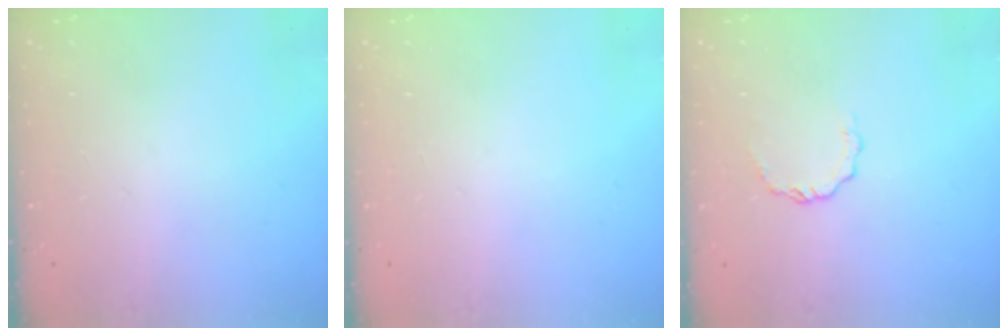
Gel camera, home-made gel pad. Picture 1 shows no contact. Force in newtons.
{"total": 0.0}
{"total": 3.7, "press": 3.7, "slide": 0.3}